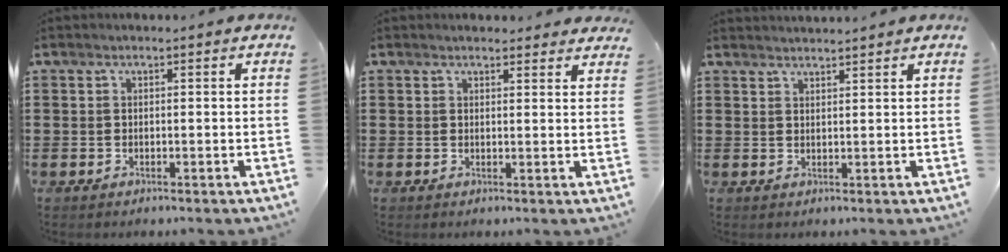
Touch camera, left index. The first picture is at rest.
{"total": 1.9, "force": [1.9, 0.4, 0.0], "torque": [-0.006, 0.003, 0.036]}
{"total": 1.6, "force": [1.5, -0.4, 0.0], "torque": [-0.004, 0.001, 0.031]}